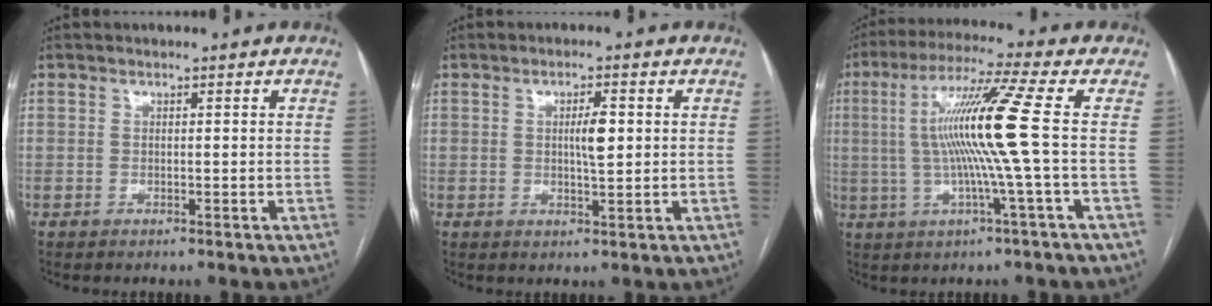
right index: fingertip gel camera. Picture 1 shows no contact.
{"total": 3.6, "force": [0.6, 0.7, 3.5], "torque": [-0.058, 0.001, 0.009]}
{"total": 12.3, "force": [0.3, -2.2, 12.1], "torque": [-0.233, 0.006, 0.003]}